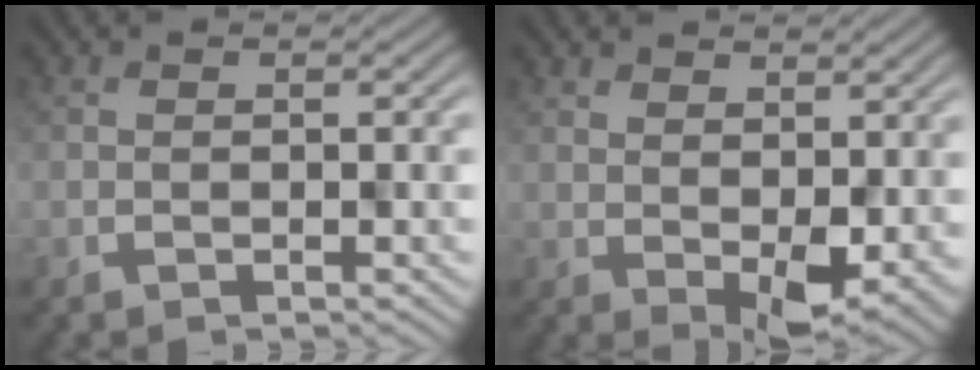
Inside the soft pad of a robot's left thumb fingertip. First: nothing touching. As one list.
[{"total": 3.6, "force": [1.4, 1.6, 3.0], "torque": [-0.048, -0.016, 0.032]}]